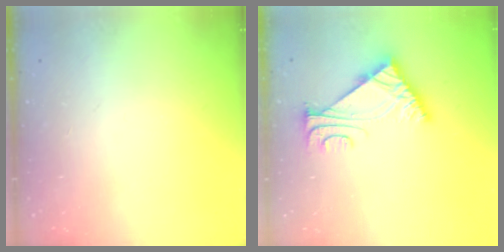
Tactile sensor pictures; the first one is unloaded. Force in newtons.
{"total": 6.6, "press": 6.6, "slide": 1.0}